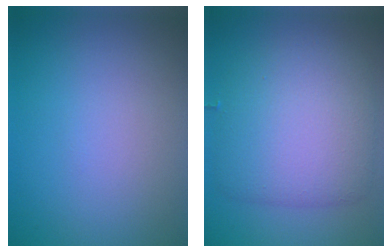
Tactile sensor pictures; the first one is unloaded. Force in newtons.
{"total": 6.7, "press": 6.7, "slide": 0.2}